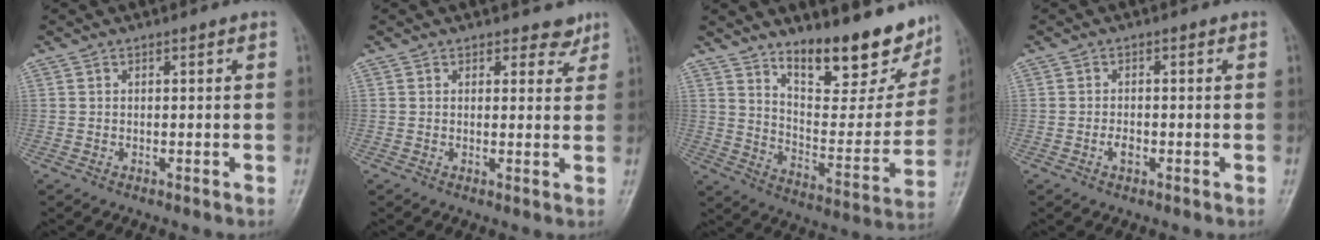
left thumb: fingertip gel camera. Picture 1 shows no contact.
{"total": 3.0, "force": [2.3, 1.8, 0.4], "torque": [0.020, -0.016, 0.024]}
{"total": 20.1, "force": [14.6, 7.1, 11.8], "torque": [-0.113, -0.100, 0.227]}
{"total": 2.0, "force": [-0.9, 1.3, 1.3], "torque": [-0.016, 0.003, -0.018]}